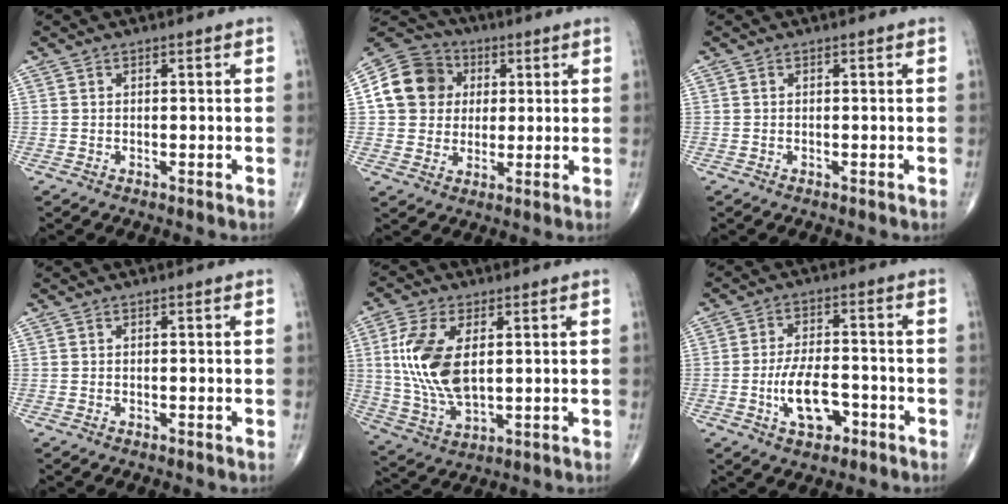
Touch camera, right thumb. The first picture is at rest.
{"total": 13.1, "force": [2.6, 11.5, 5.6], "torque": [-0.083, 0.011, 0.037]}
{"total": 0.0}
{"total": 0.0}
{"total": 13.5, "force": [2.4, 7.0, 11.3], "torque": [-0.235, -0.010, 0.054]}
{"total": 8.6, "force": [-3.2, 4.3, 6.8], "torque": [-0.108, 0.020, -0.055]}